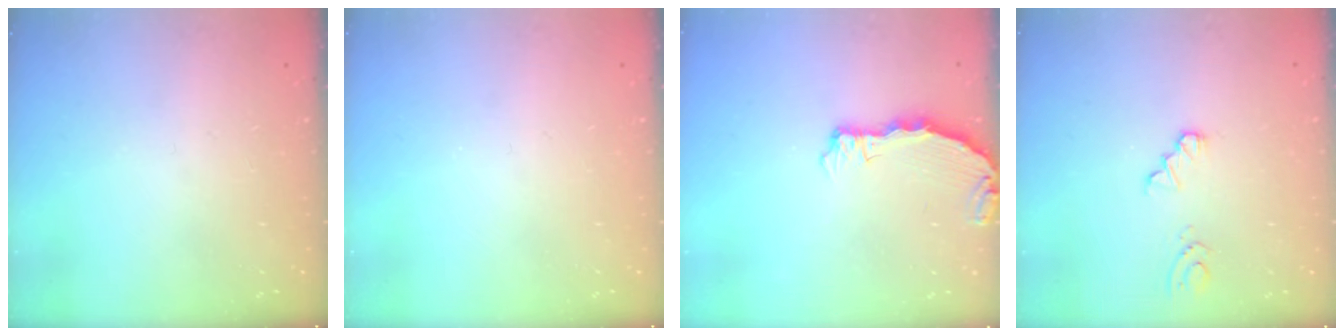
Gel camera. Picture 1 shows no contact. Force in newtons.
{"total": 0.0}
{"total": 4.9, "press": 4.9, "slide": 0.2}
{"total": 1.9, "press": 1.9, "slide": 0.2}